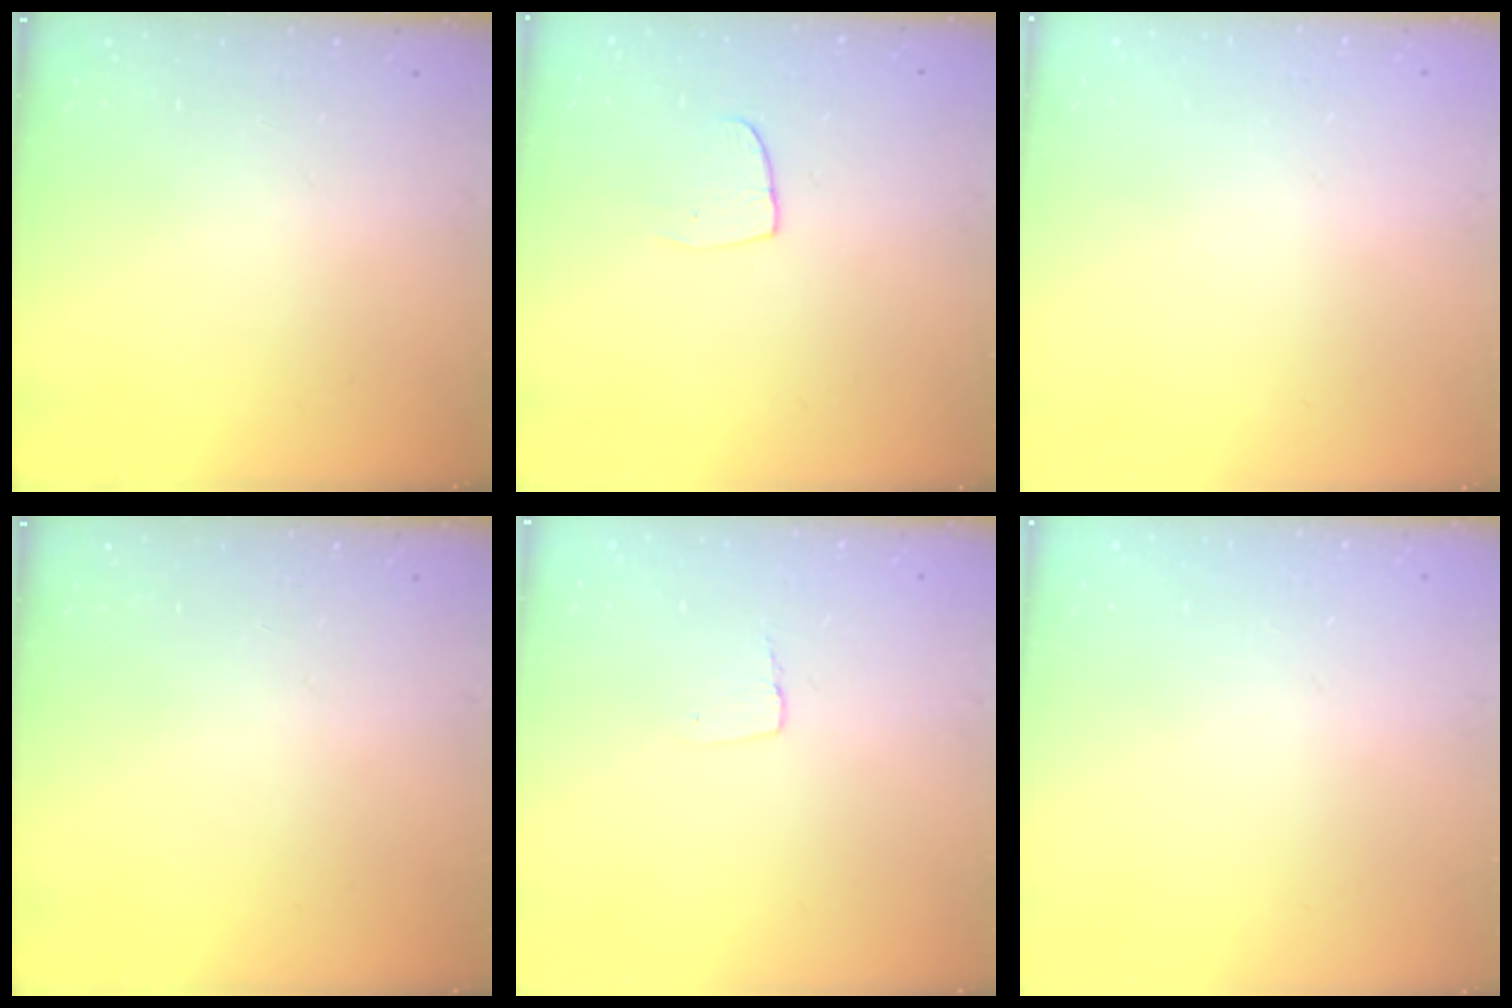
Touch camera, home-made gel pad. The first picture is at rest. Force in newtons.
{"total": 4.2, "press": 4.2, "slide": 0.3}
{"total": 0.0}
{"total": 0.0}
{"total": 4.1, "press": 4.1, "slide": 0.2}
{"total": 0.0}